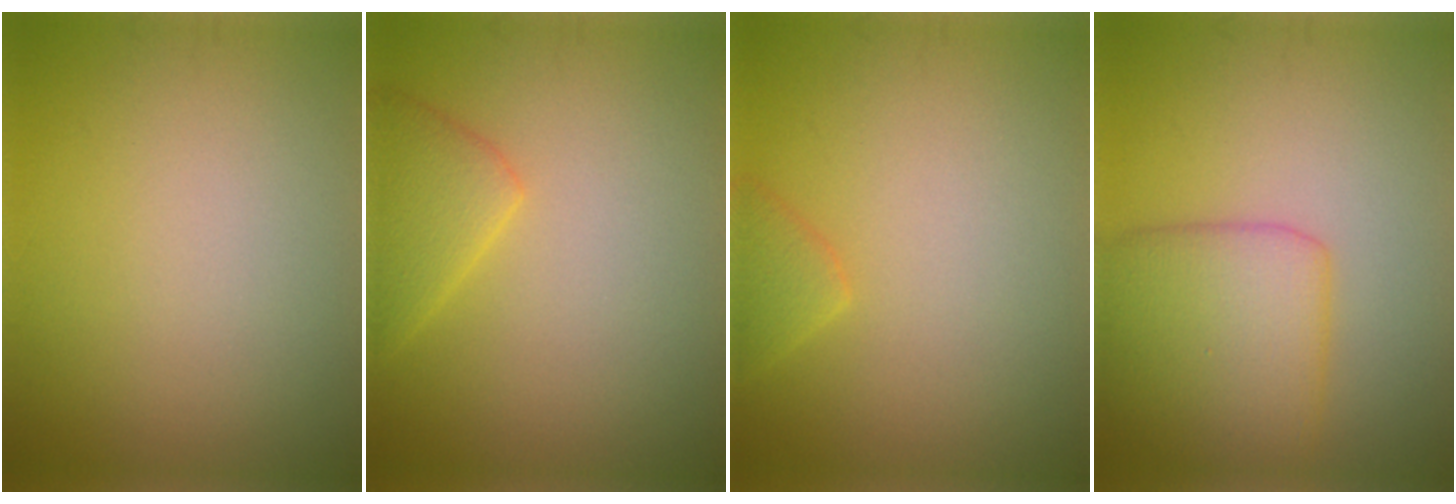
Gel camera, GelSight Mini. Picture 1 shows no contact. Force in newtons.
{"total": 3.1, "press": 3.1, "slide": 0.1}
{"total": 1.8, "press": 1.8, "slide": 0.1}
{"total": 5.8, "press": 5.8, "slide": 0.1}